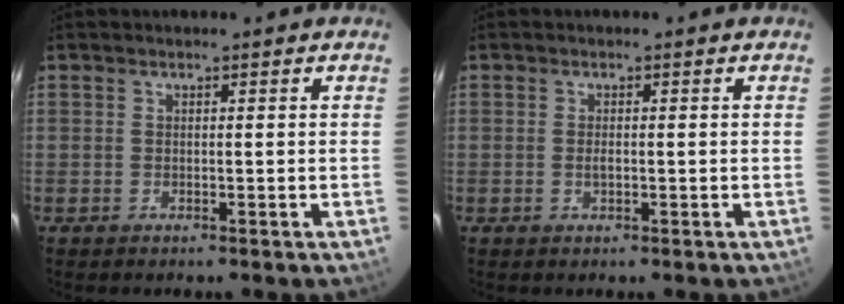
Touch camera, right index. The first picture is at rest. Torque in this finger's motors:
{"motor_torque": [-0.02, 0.03, 0.01, 0.02]}